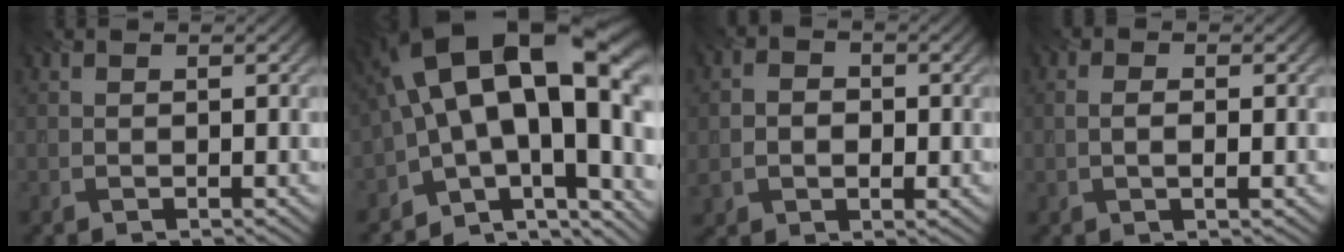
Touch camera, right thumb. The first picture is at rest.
{"total": 19.1, "force": [-0.3, 9.2, 16.7], "torque": [-0.242, 0.004, 0.000]}
{"total": 3.9, "force": [-0.6, 3.1, 2.2], "torque": [-0.044, -0.006, -0.010]}
{"total": 2.1, "force": [-0.1, 0.9, 1.9], "torque": [-0.027, -0.005, -0.005]}